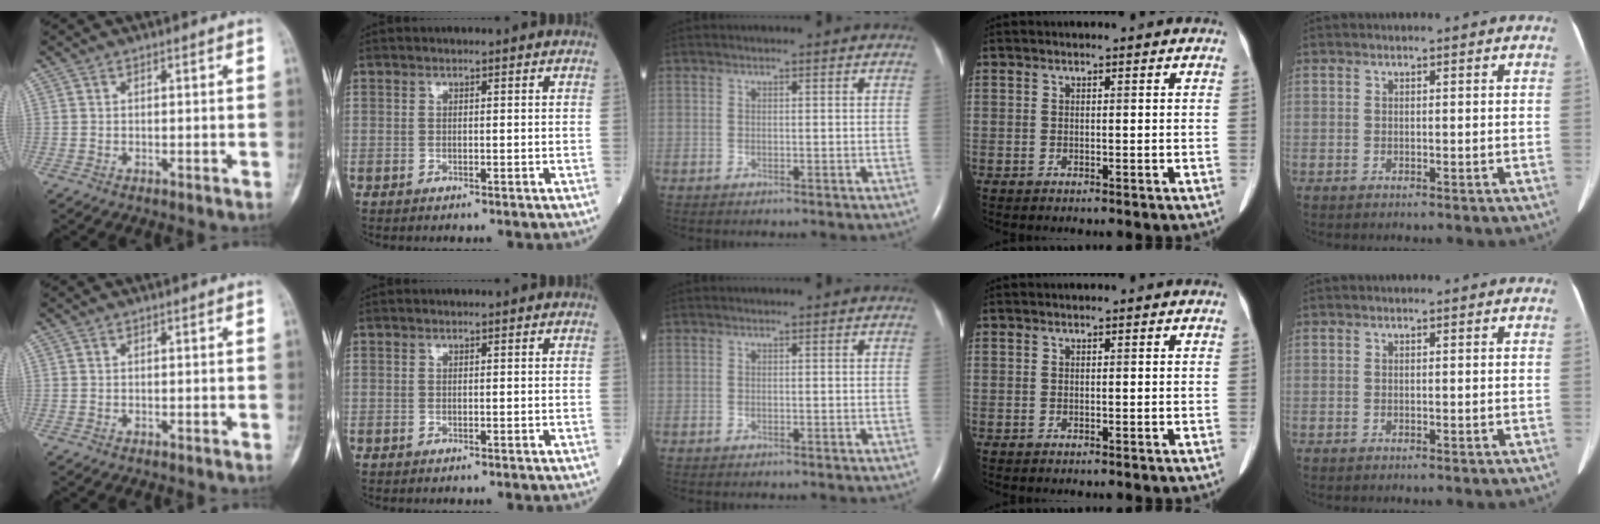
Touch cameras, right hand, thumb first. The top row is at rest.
{}